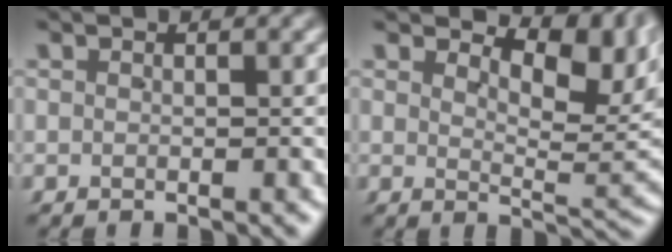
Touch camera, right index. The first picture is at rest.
{"total": 6.5, "force": [3.5, 1.9, 5.1], "torque": [-0.046, 0.008, 0.051]}